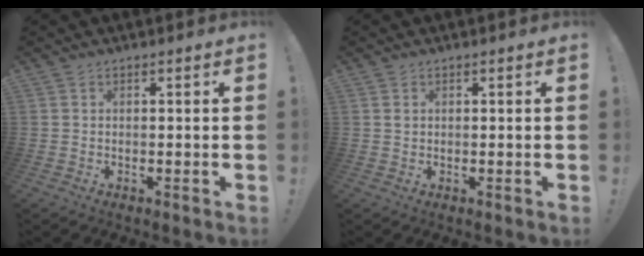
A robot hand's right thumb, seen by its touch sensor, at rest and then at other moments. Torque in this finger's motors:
{"motor_torque": [-0.05, -0.19, -0.03, 0.15, -0.02]}